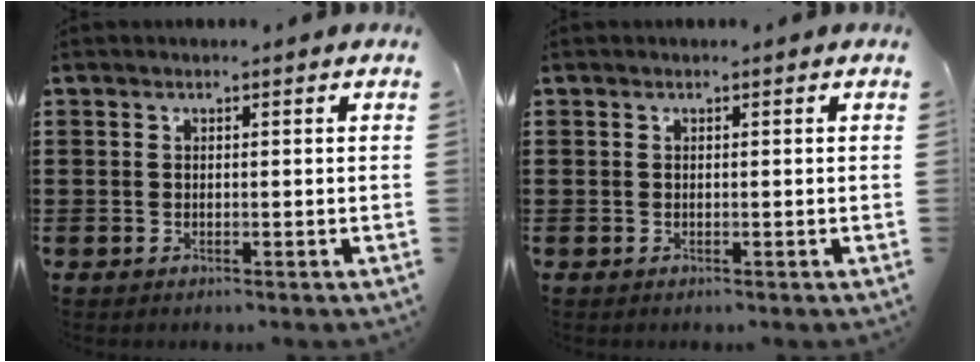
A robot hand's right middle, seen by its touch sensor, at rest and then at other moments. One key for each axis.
{"total": 0.0}